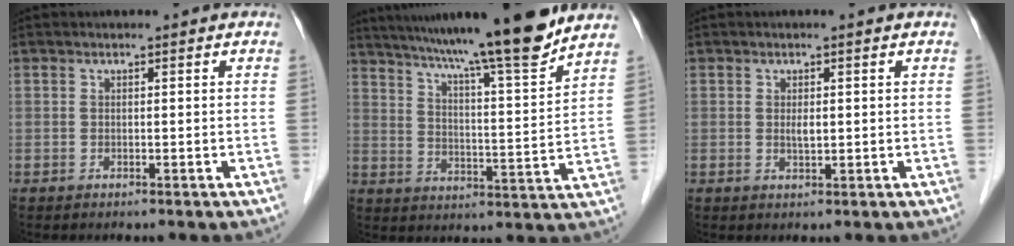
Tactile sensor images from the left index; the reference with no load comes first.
{"total": 17.6, "force": [14.8, -0.9, 9.5], "torque": [-0.152, -0.011, 0.222]}
{"total": 1.4, "force": [0.2, 0.4, 1.3], "torque": [-0.027, -0.002, 0.007]}